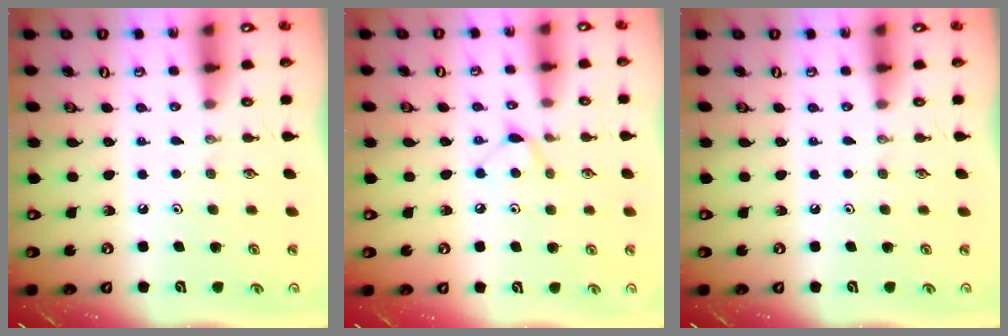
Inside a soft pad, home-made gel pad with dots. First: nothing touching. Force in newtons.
{"total": 5.3, "press": 5.3, "slide": 0.7}
{"total": 0.0}